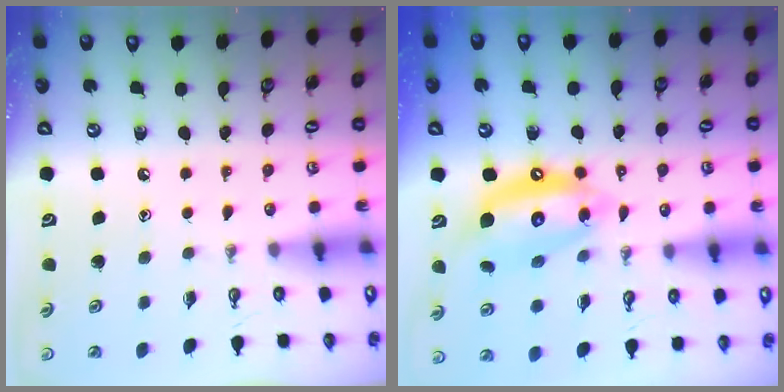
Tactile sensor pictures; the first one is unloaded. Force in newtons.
{"total": 13.5, "press": 13.4, "slide": 1.4}